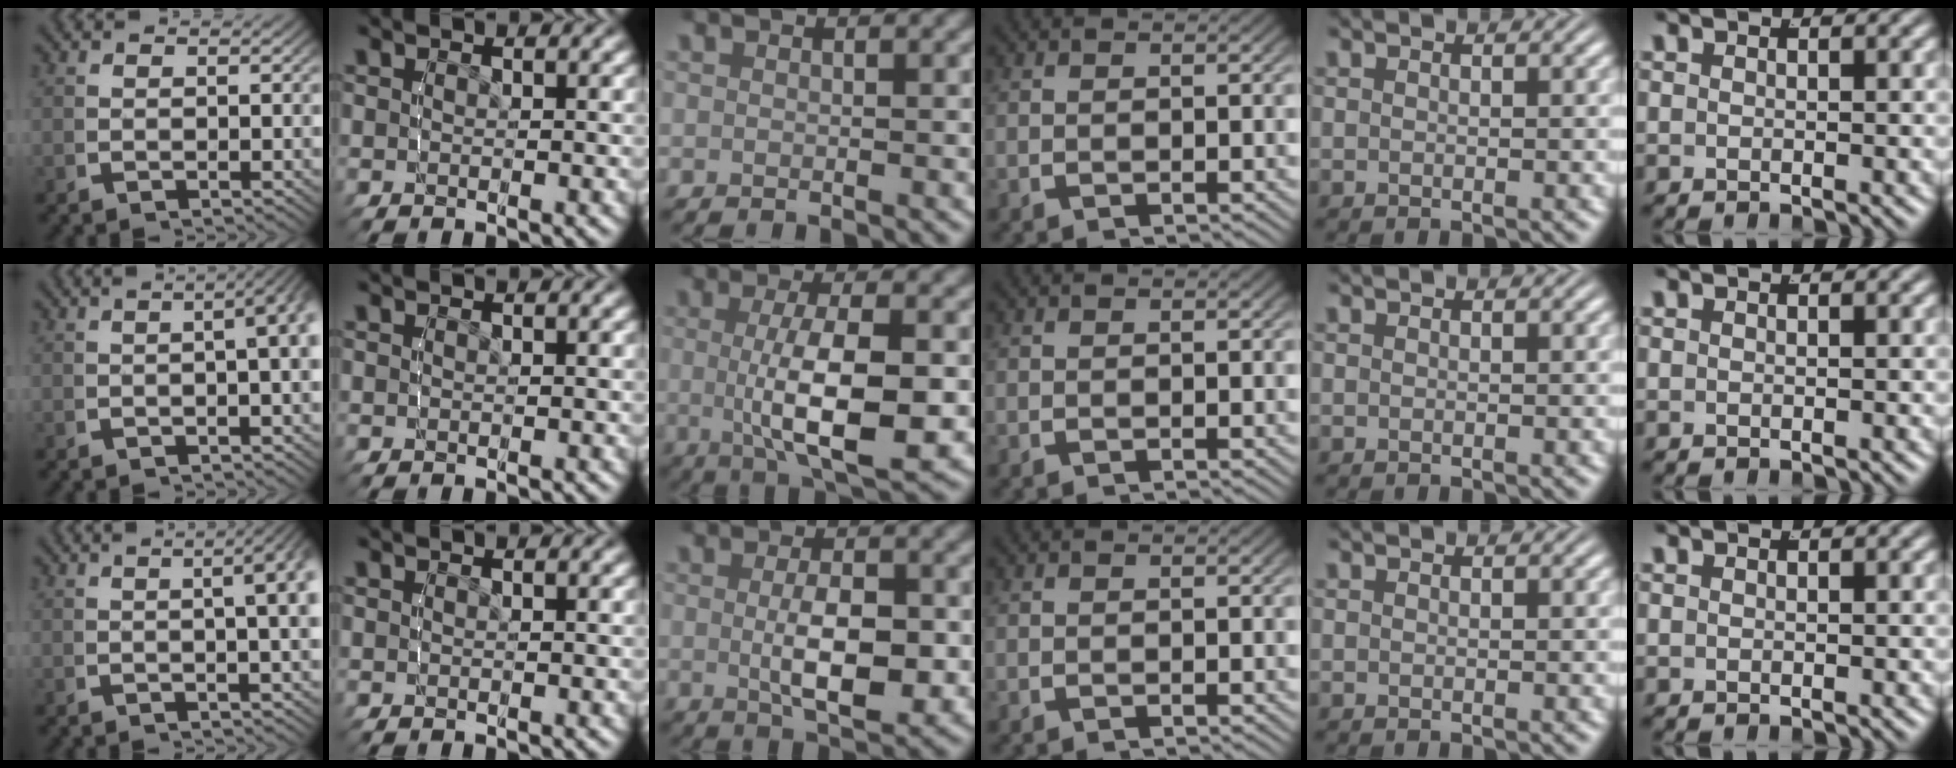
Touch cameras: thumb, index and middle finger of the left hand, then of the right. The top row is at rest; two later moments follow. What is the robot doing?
{"motion": "lift_and_place", "object": "cubes"}